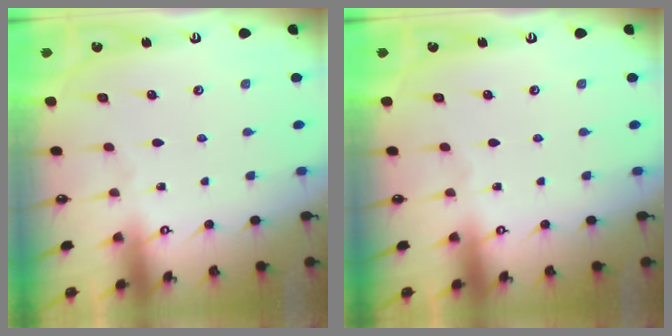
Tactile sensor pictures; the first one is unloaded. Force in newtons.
{"total": 0.0}